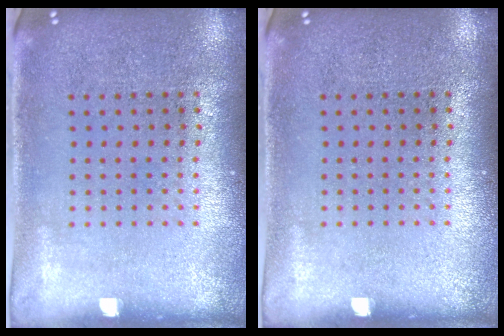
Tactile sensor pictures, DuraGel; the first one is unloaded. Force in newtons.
{"total": 0.0}